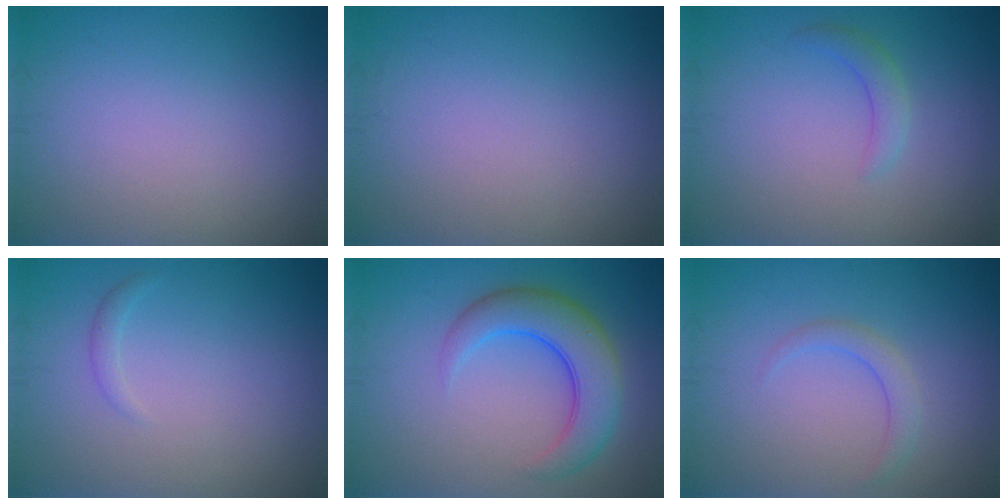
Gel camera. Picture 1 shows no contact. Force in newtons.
{"total": 0.0}
{"total": 1.6, "press": 1.6, "slide": 0.1}
{"total": 0.7, "press": 0.7, "slide": 0.0}
{"total": 5.7, "press": 5.7, "slide": 0.1}
{"total": 1.6, "press": 1.6, "slide": 0.1}